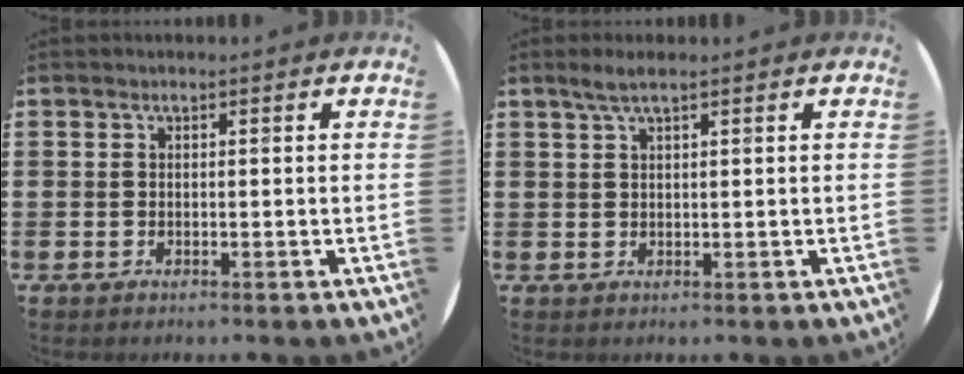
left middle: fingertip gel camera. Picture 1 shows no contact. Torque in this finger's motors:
{"motor_torque": [0.49, -0.42, 0.04, 0.04]}